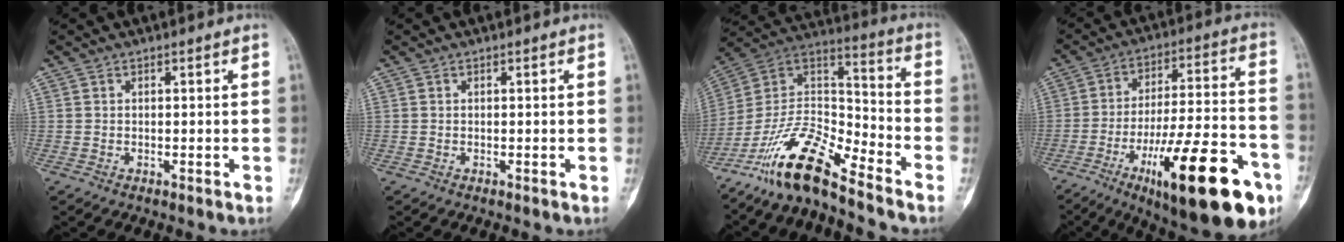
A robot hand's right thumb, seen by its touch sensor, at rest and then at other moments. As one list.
[{"total": 0.0}, {"total": 15.8, "force": [-12.2, 3.8, 9.2], "torque": [-0.162, 0.090, -0.234]}, {"total": 25.5, "force": [-11.9, 7.3, 21.4], "torque": [-0.293, 0.055, -0.173]}]